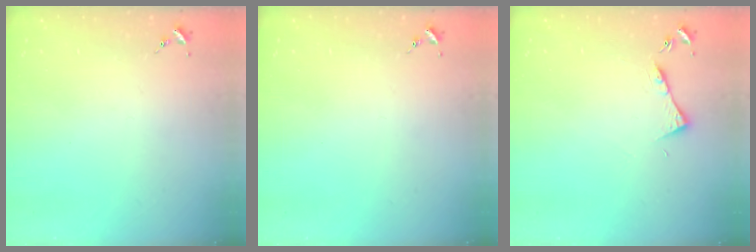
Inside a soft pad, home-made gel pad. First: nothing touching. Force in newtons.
{"total": 0.0}
{"total": 6.1, "press": 6.0, "slide": 0.8}